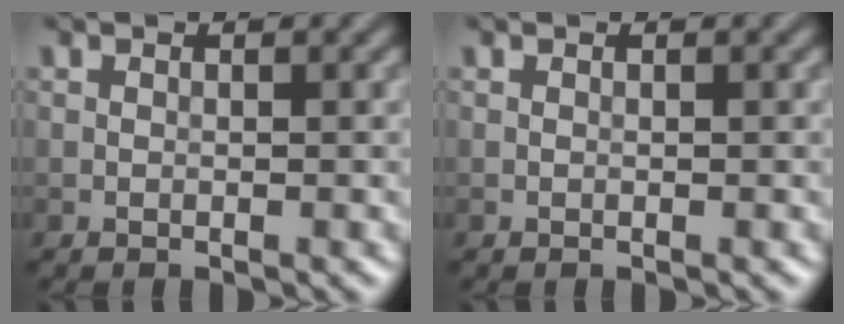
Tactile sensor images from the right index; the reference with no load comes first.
{"total": 0.0}